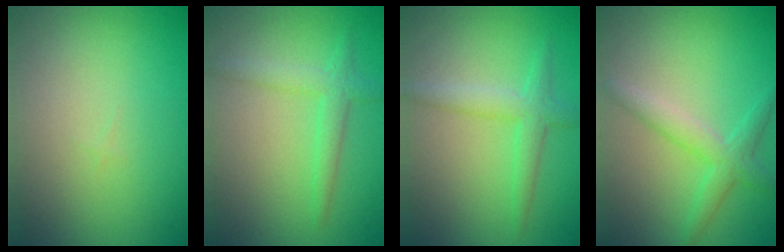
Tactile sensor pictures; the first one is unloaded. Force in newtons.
{"total": 2.5, "press": 2.5, "slide": 0.1}
{"total": 2.7, "press": 2.7, "slide": 0.2}
{"total": 2.9, "press": 2.9, "slide": 0.1}